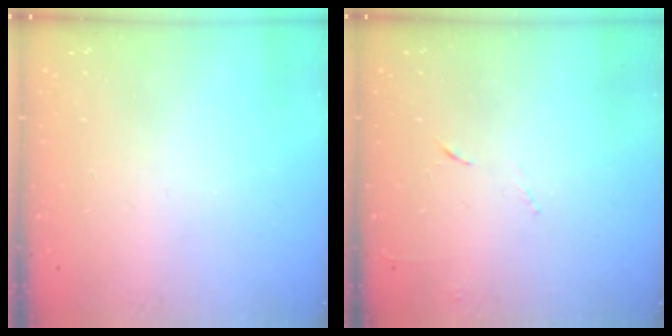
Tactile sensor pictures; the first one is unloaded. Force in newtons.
{"total": 4.8, "press": 4.7, "slide": 0.8}